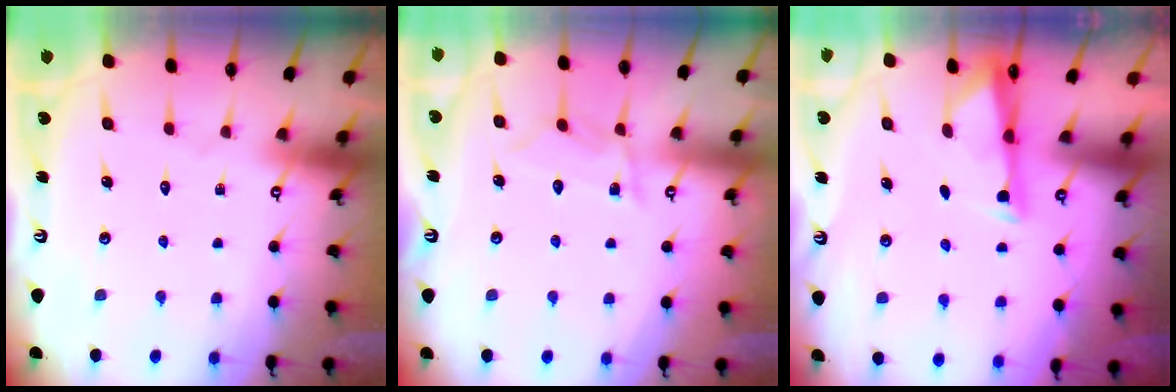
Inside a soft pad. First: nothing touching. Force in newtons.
{"total": 7.6, "press": 7.5, "slide": 0.8}
{"total": 3.1, "press": 3.1, "slide": 0.4}